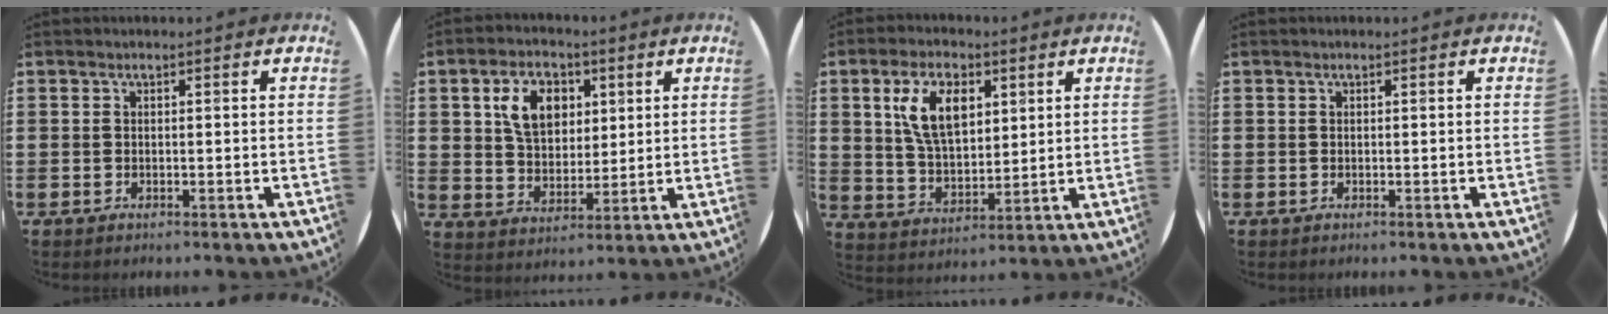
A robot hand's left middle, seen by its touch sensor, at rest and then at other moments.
{"total": 7.4, "force": [3.3, 4.8, 4.7], "torque": [-0.092, 0.011, 0.057]}
{"total": 8.4, "force": [4.0, 4.2, 6.1], "torque": [-0.125, 0.009, 0.072]}
{"total": 0.0}